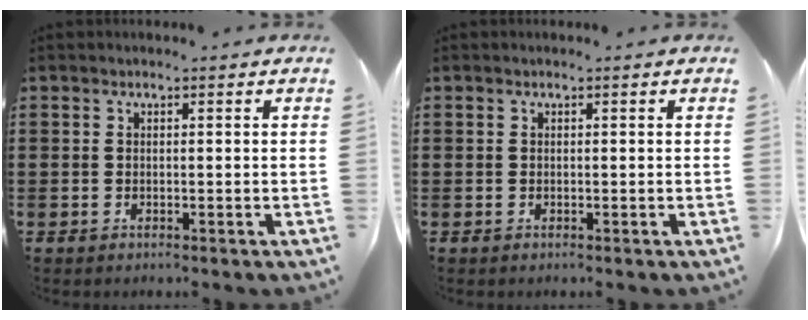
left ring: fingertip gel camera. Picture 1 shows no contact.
{"total": 0.0}